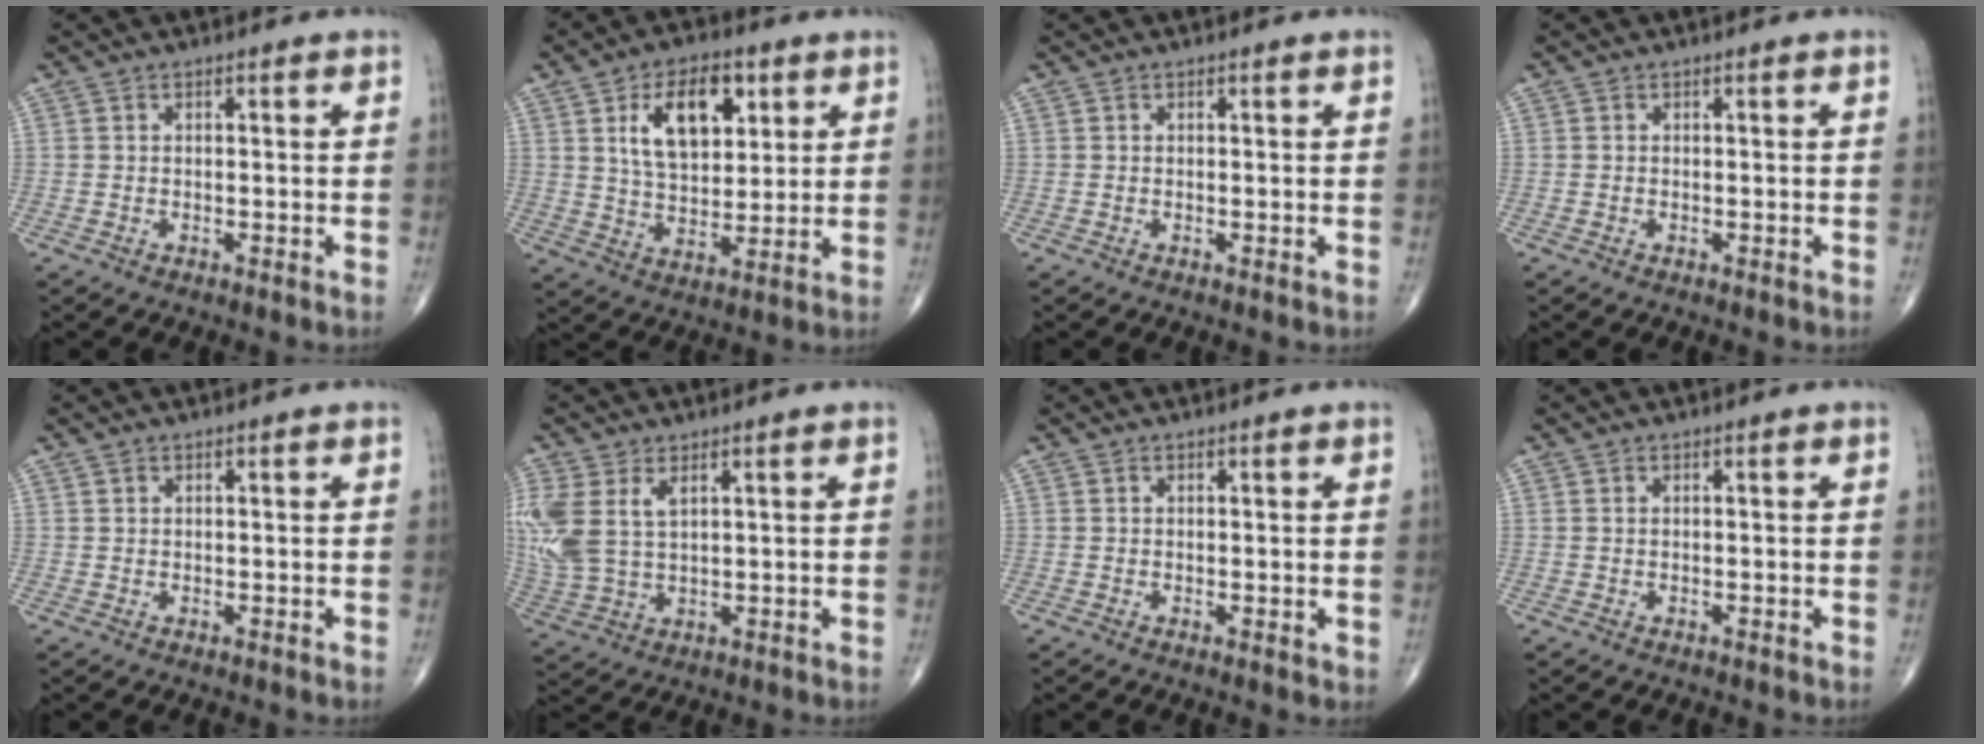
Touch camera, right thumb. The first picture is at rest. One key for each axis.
{"total": 13.1, "fx": 4.9, "fy": 7.4, "fz": 9.7, "tx": -0.130, "ty": -0.016, "tz": 0.089}
{"total": 0.0}
{"total": 0.0}
{"total": 0.6, "fx": 0.4, "fy": 0.4, "fz": 0.1, "tx": -0.002, "ty": 0.000, "tz": 0.007}
{"total": 12.4, "fx": 4.0, "fy": 7.5, "fz": 9.0, "tx": -0.235, "ty": -0.004, "tz": 0.093}
{"total": 0.8, "fx": 0.3, "fy": 0.5, "fz": 0.6, "tx": -0.009, "ty": -0.004, "tz": 0.005}
{"total": 0.0}